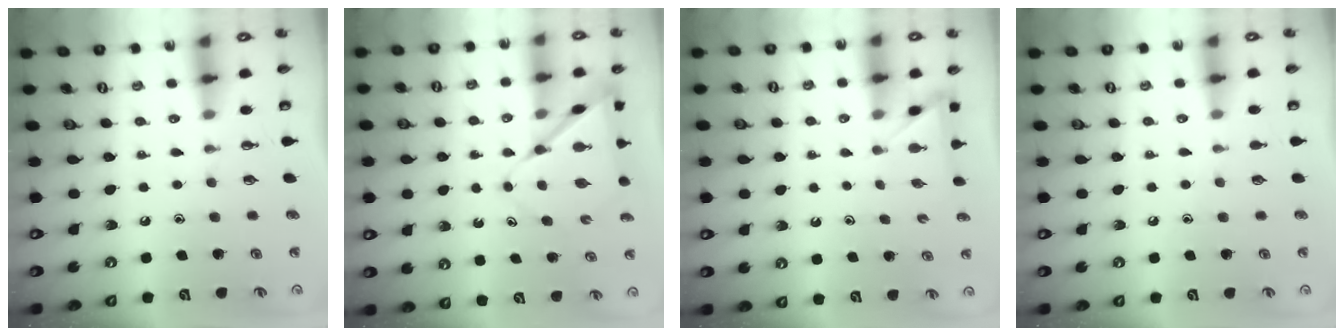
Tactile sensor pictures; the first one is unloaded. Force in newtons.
{"total": 7.2, "press": 7.1, "slide": 0.6}
{"total": 3.0, "press": 3.0, "slide": 0.3}
{"total": 4.5, "press": 4.4, "slide": 0.6}